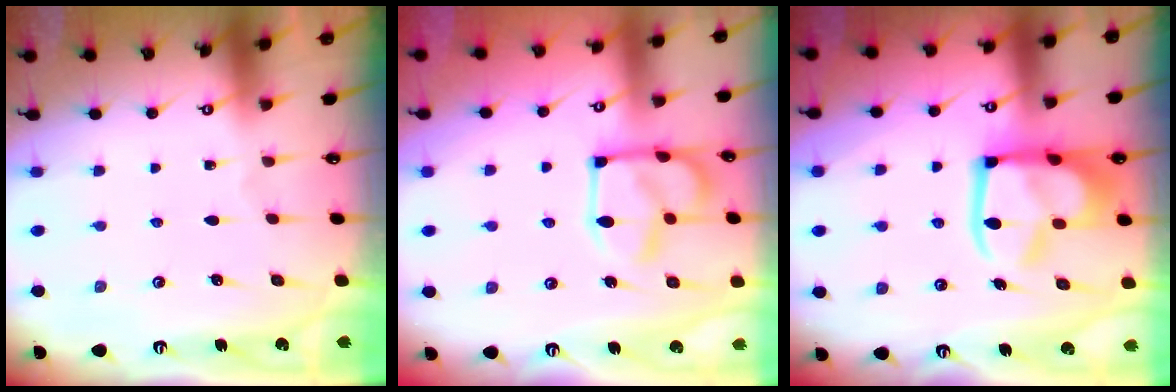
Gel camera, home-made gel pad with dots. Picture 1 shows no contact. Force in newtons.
{"total": 6.6, "press": 6.6, "slide": 0.4}
{"total": 17.4, "press": 17.3, "slide": 2.2}